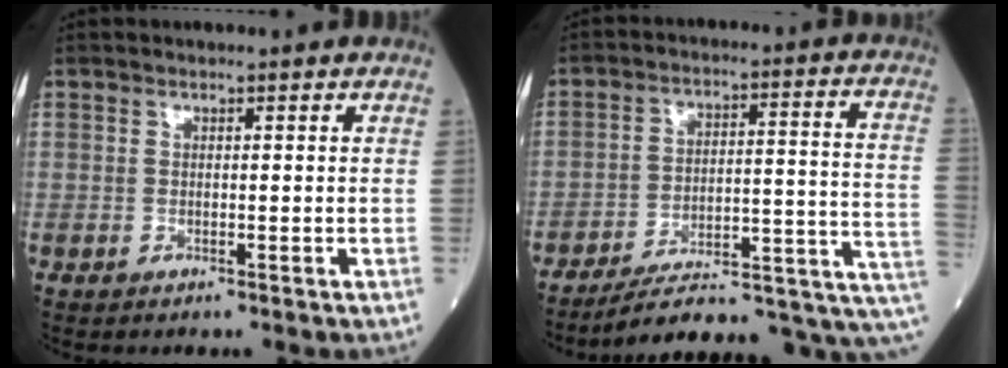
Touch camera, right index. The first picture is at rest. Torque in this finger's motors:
{"motor_torque": [-0.89, -1.17, 0.03, 0.07]}